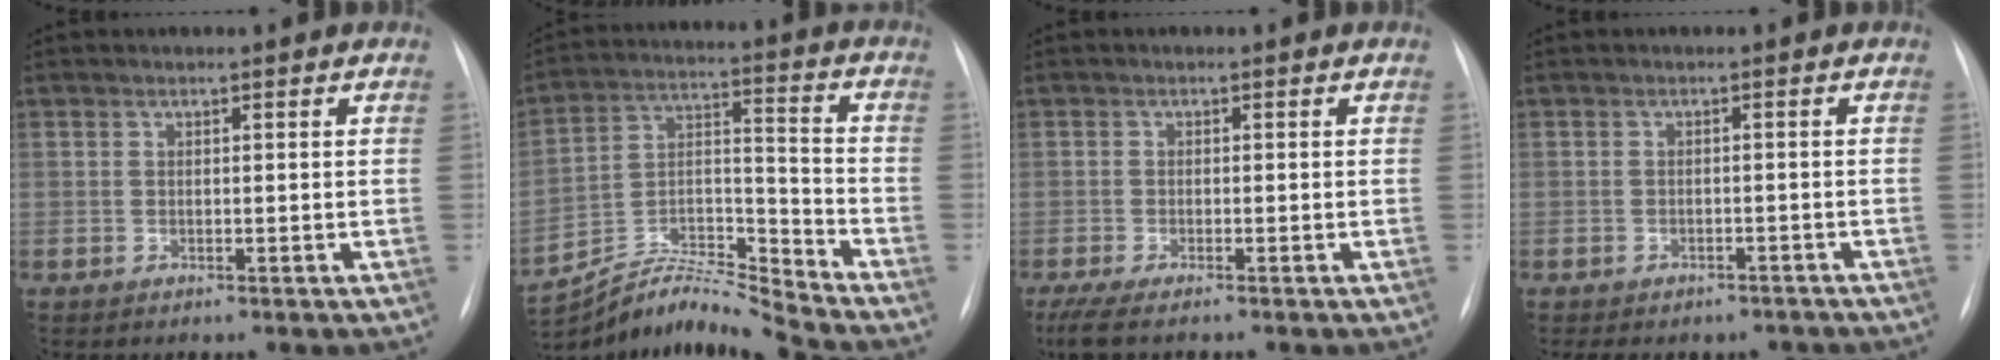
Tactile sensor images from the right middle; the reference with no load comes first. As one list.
[{"total": 13.1, "force": [-12.8, -2.5, 0.6], "torque": [-0.017, 0.048, -0.235]}, {"total": 5.0, "force": [-4.1, 0.5, 2.9], "torque": [-0.053, -0.013, -0.067]}, {"total": 8.0, "force": [-6.7, 3.9, 2.2], "torque": [-0.026, 0.011, -0.073]}]